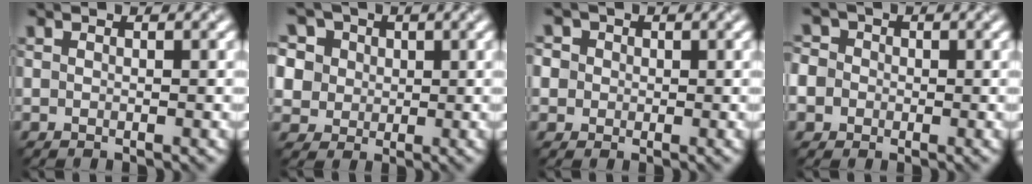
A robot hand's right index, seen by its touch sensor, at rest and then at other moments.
{"total": 11.1, "force": [5.4, 8.3, 5.0], "torque": [-0.118, 0.035, 0.072]}
{"total": 5.1, "force": [1.8, 4.4, 1.9], "torque": [-0.036, 0.028, 0.007]}
{"total": 7.2, "force": [-1.0, 6.6, 2.7], "torque": [-0.055, 0.020, -0.063]}